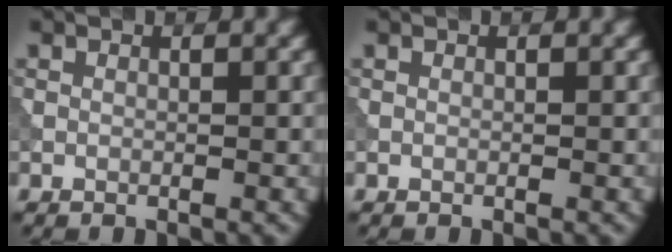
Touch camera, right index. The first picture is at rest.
{"total": 0.0}